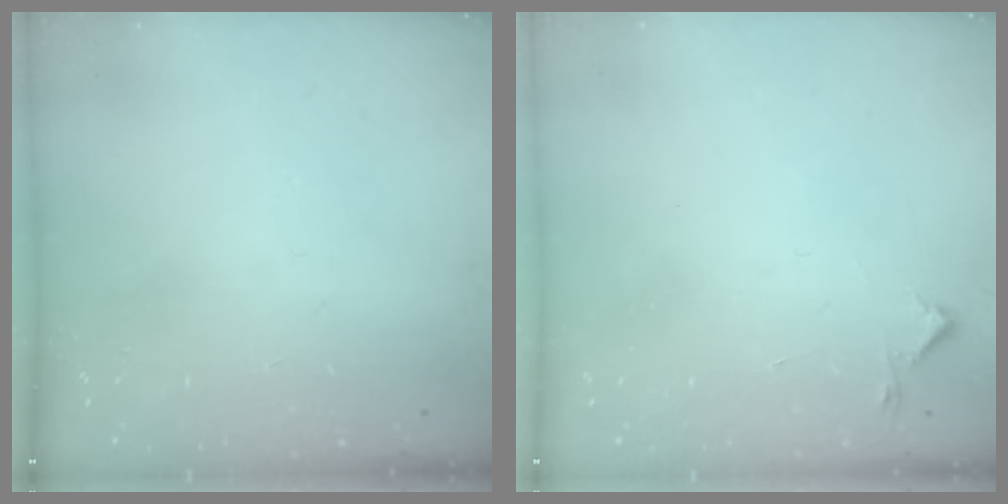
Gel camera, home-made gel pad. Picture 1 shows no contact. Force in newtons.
{"total": 2.7, "press": 2.6, "slide": 0.4}